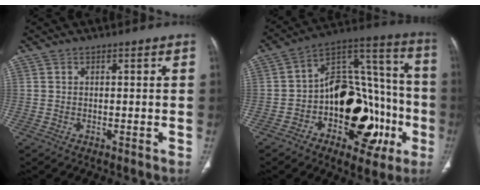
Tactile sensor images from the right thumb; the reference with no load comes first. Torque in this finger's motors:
{"motor_torque": [2.68, 2.33, 1.10, -1.35, 0.16]}